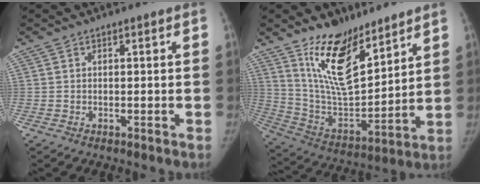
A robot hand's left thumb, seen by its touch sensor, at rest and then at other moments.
{"total": 17.1, "force": [11.5, 7.0, 10.5], "torque": [-0.141, -0.083, 0.224]}